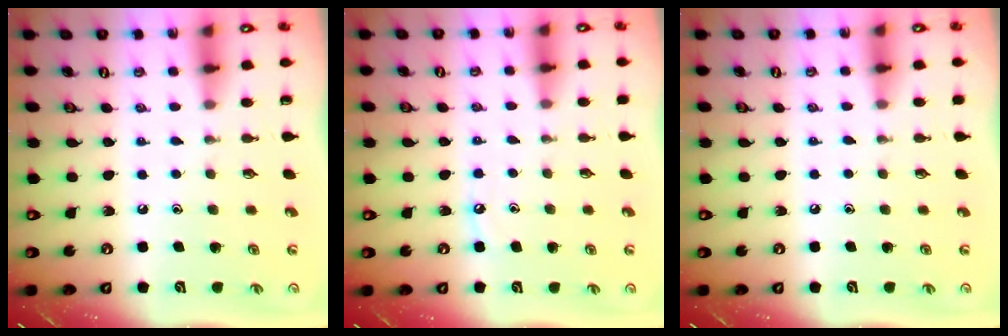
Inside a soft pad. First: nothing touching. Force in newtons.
{"total": 4.4, "press": 4.4, "slide": 0.6}
{"total": 2.5, "press": 2.4, "slide": 0.4}